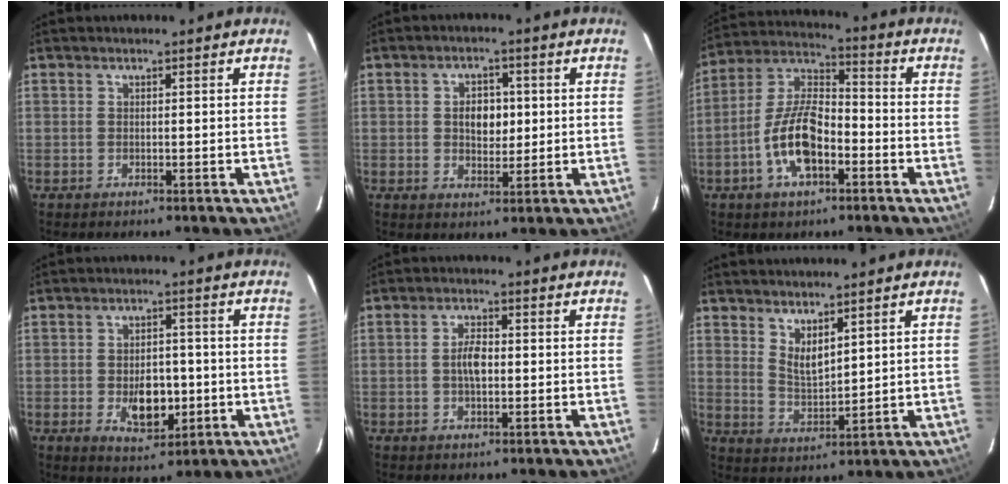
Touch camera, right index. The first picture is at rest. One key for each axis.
{"total": 5.3, "fx": 0.5, "fy": 3.6, "fz": 3.8, "tx": -0.063, "ty": 0.009, "tz": 0.010}
{"total": 12.8, "fx": -4.8, "fy": 5.9, "fz": 10.3, "tx": -0.212, "ty": 0.011, "tz": -0.087}
{"total": 8.2, "fx": -1.8, "fy": 4.9, "fz": 6.4, "tx": -0.110, "ty": 0.000, "tz": -0.018}
{"total": 4.0, "fx": -0.3, "fy": 1.9, "fz": 3.5, "tx": -0.066, "ty": 0.006, "tz": -0.003}
{"total": 5.2, "fx": 3.7, "fy": 1.9, "fz": 3.2, "tx": -0.053, "ty": -0.010, "tz": 0.071}